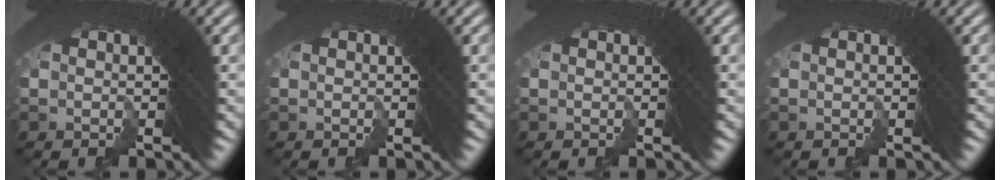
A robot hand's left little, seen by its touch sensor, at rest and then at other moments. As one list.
[{"total": 0.0}, {"total": 0.0}, {"total": 0.0}]